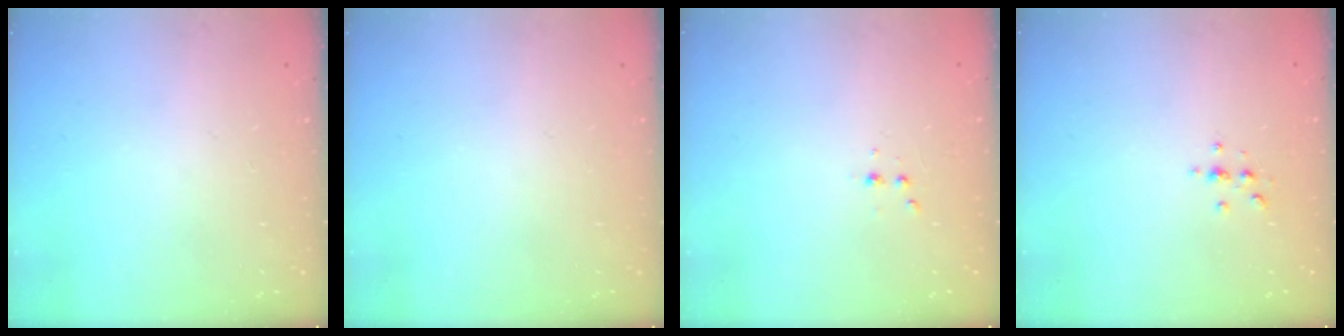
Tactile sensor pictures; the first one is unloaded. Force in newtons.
{"total": 0.0}
{"total": 2.9, "press": 2.7, "slide": 1.0}
{"total": 2.3, "press": 2.3, "slide": 0.2}